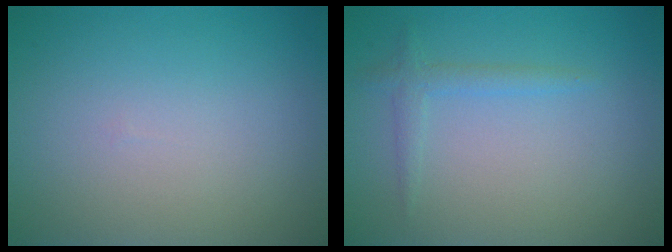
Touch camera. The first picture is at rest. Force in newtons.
{"total": 1.4, "press": 1.4, "slide": 0.1}